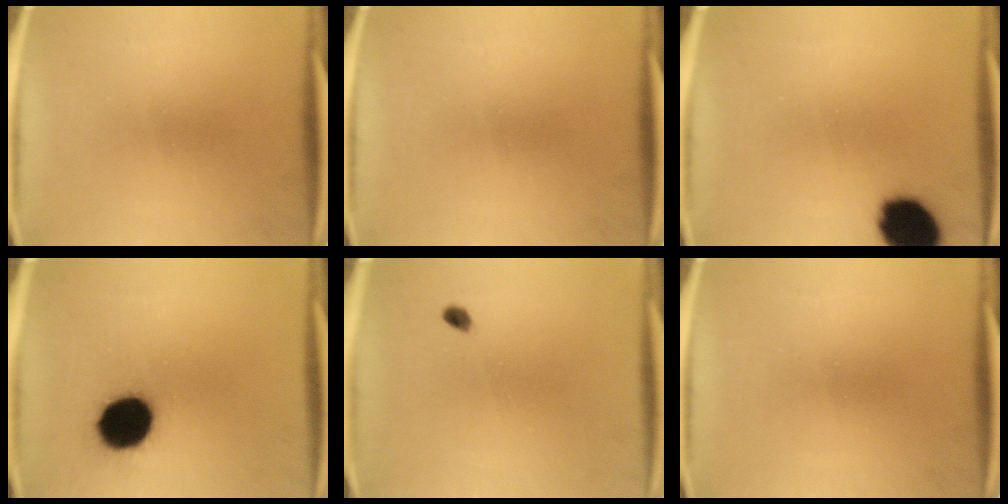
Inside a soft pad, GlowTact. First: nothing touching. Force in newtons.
{"total": 0.0}
{"total": 14.1}
{"total": 15.3}
{"total": 2.0}
{"total": 0.0}